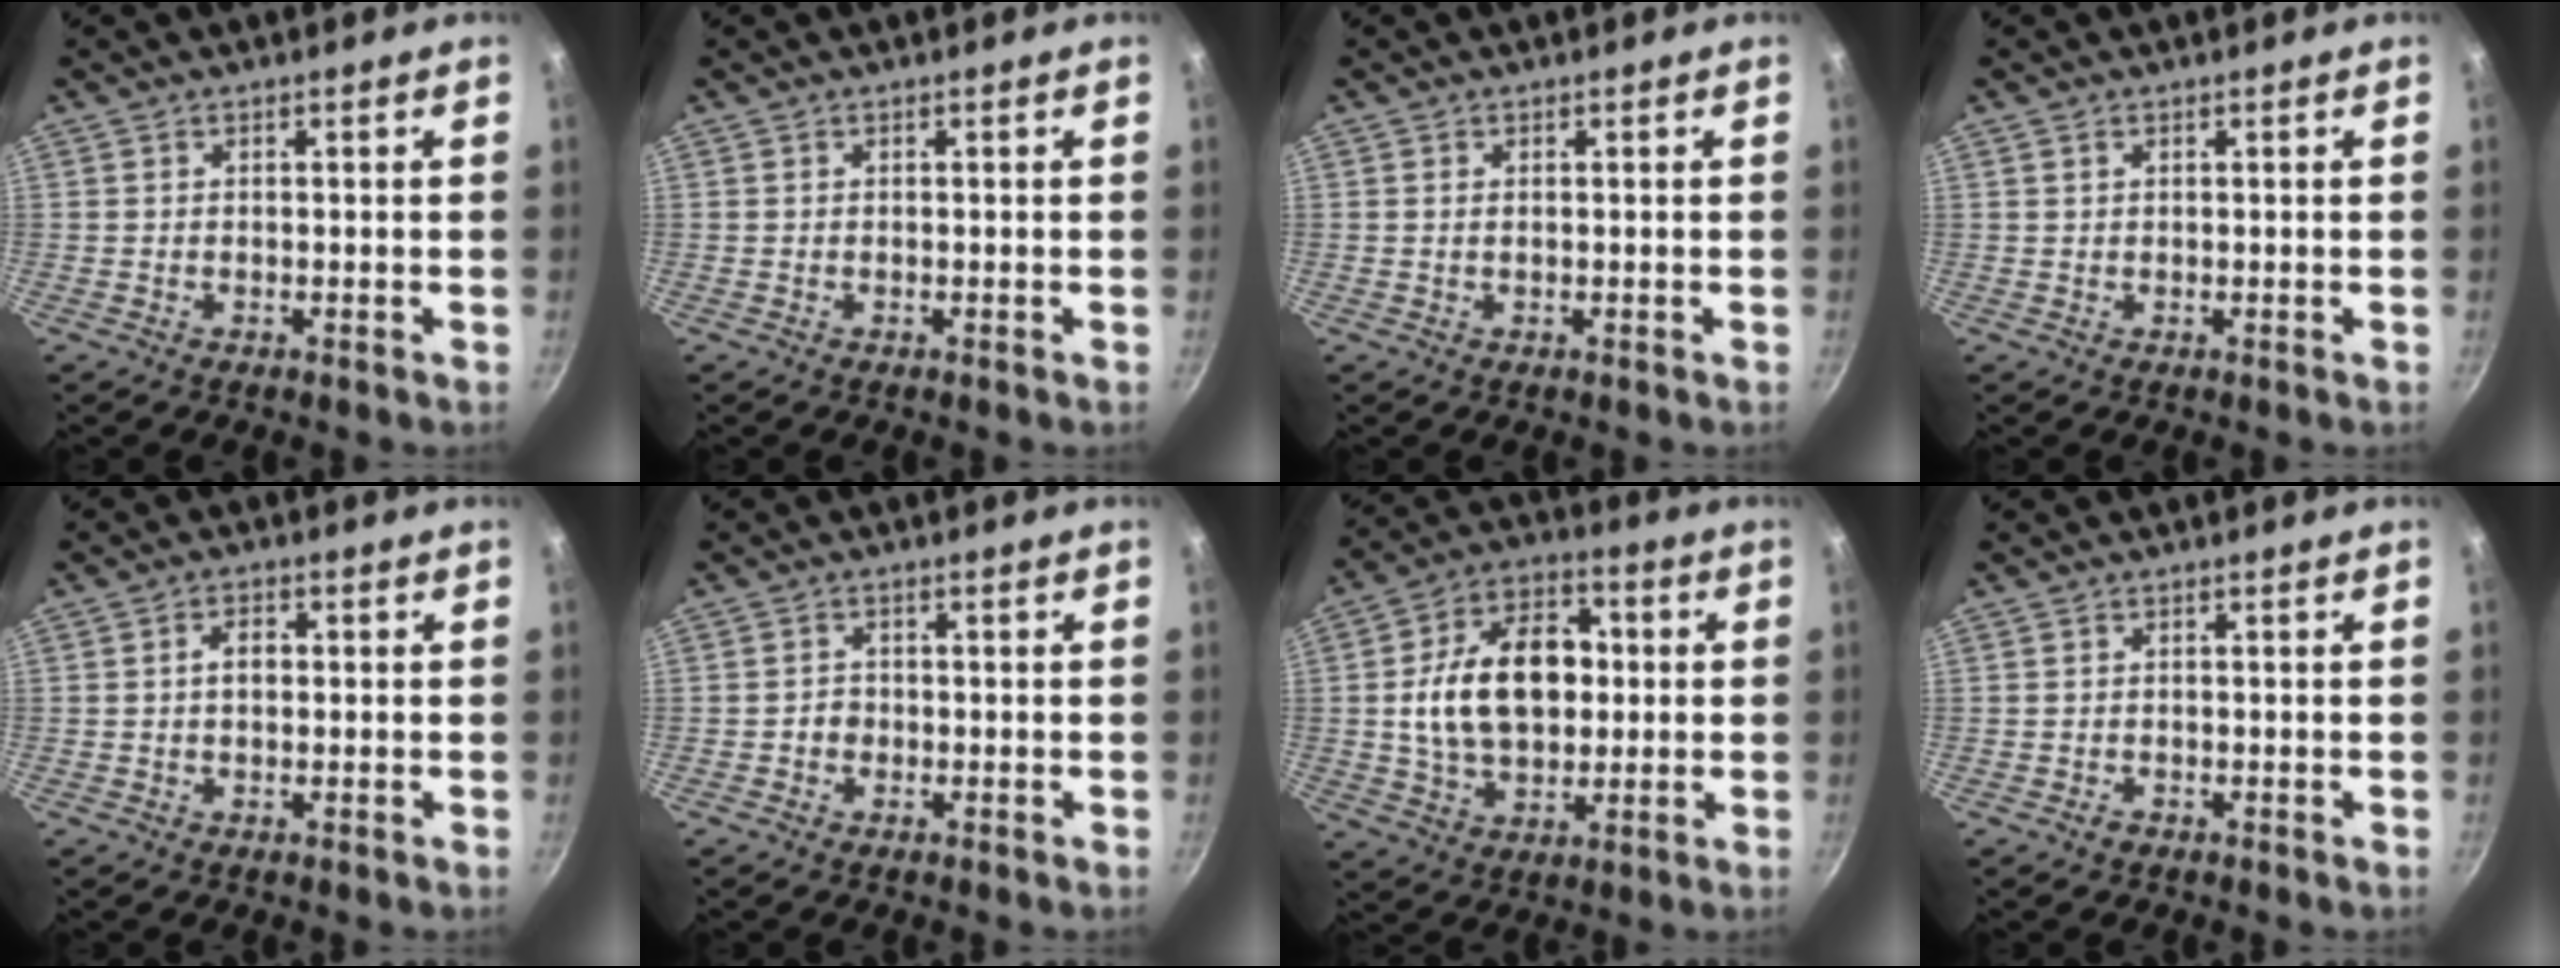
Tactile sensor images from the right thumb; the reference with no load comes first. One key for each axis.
{"total": 0.0}
{"total": 0.6, "fx": 0.1, "fy": 0.3, "fz": 0.5, "tx": -0.010, "ty": 0.000, "tz": 0.001}
{"total": 0.6, "fx": 0.4, "fy": 0.4, "fz": 0.3, "tx": -0.005, "ty": 0.001, "tz": 0.008}
{"total": 3.0, "fx": 0.1, "fy": 2.0, "fz": 2.2, "tx": -0.026, "ty": 0.012, "tz": -0.001}
{"total": 1.8, "fx": -0.7, "fy": 1.6, "fz": 0.7, "tx": -0.002, "ty": 0.008, "tz": -0.013}
{"total": 18.4, "fx": 1.2, "fy": 12.4, "fz": 13.5, "tx": -0.192, "ty": 0.022, "tz": 0.016}
{"total": 0.9, "fx": -0.6, "fy": 0.6, "fz": 0.4, "tx": -0.007, "ty": 0.002, "tz": -0.010}